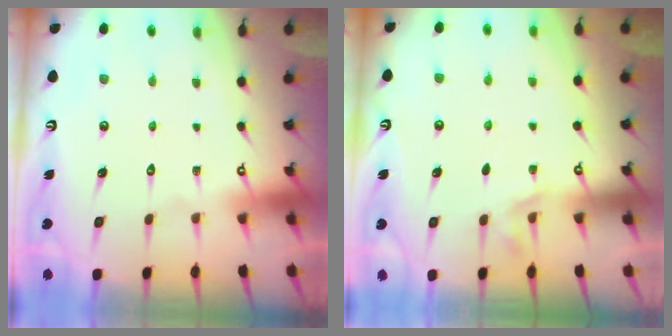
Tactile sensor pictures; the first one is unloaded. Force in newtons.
{"total": 2.5, "press": 1.7, "slide": 1.7}